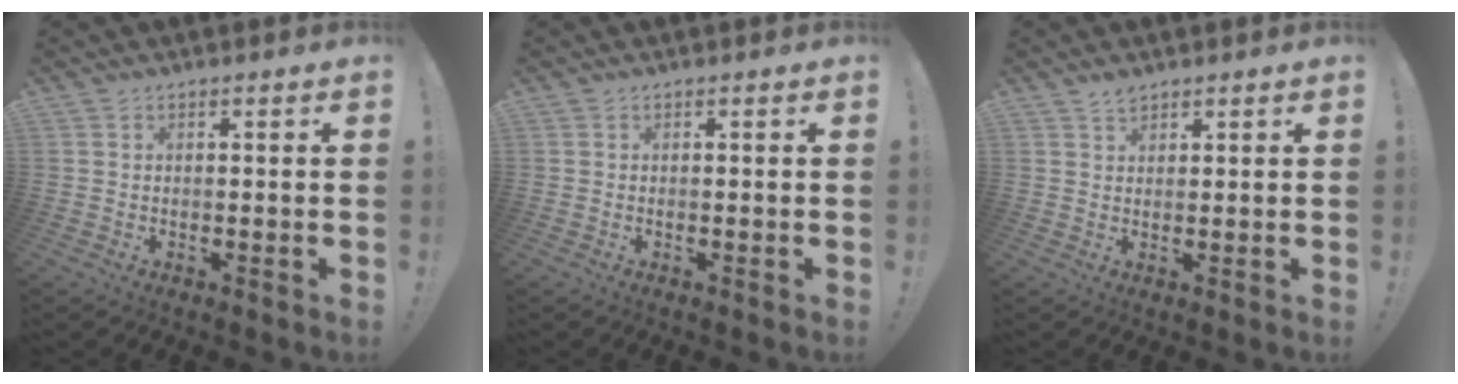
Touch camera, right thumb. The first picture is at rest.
{"total": 0.0}
{"total": 2.2, "force": [2.0, 0.7, 0.7], "torque": [0.001, -0.014, 0.035]}